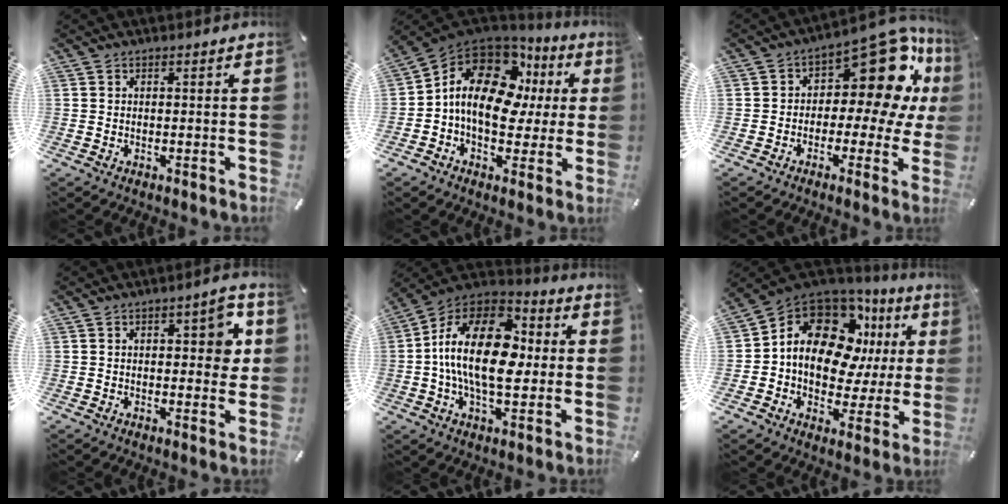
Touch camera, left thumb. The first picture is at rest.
{"total": 16.0, "force": [3.3, 11.0, 11.1], "torque": [-0.210, -0.012, 0.058]}
{"total": 17.9, "force": [7.7, 9.0, 13.4], "torque": [-0.179, -0.063, 0.127]}
{"total": 7.2, "force": [1.5, 3.6, 6.1], "torque": [-0.070, -0.004, 0.015]}
{"total": 22.1, "force": [0.1, 13.0, 17.8], "torque": [-0.333, 0.007, -0.004]}
{"total": 17.0, "force": [5.8, 11.7, 11.0], "torque": [-0.198, -0.038, 0.100]}